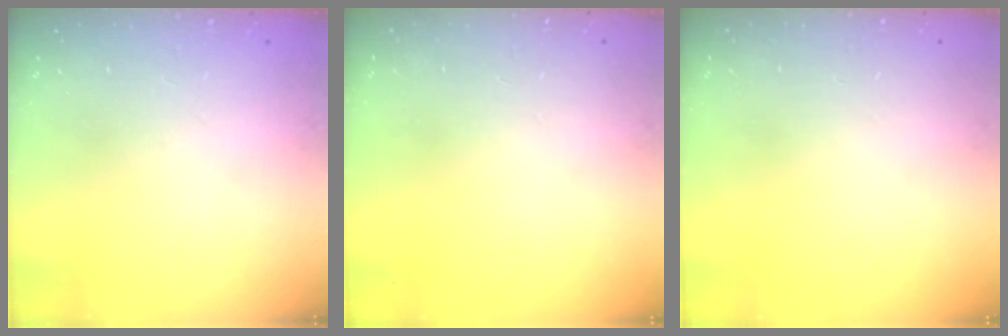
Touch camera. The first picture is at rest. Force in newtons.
{"total": 0.0}
{"total": 0.0}